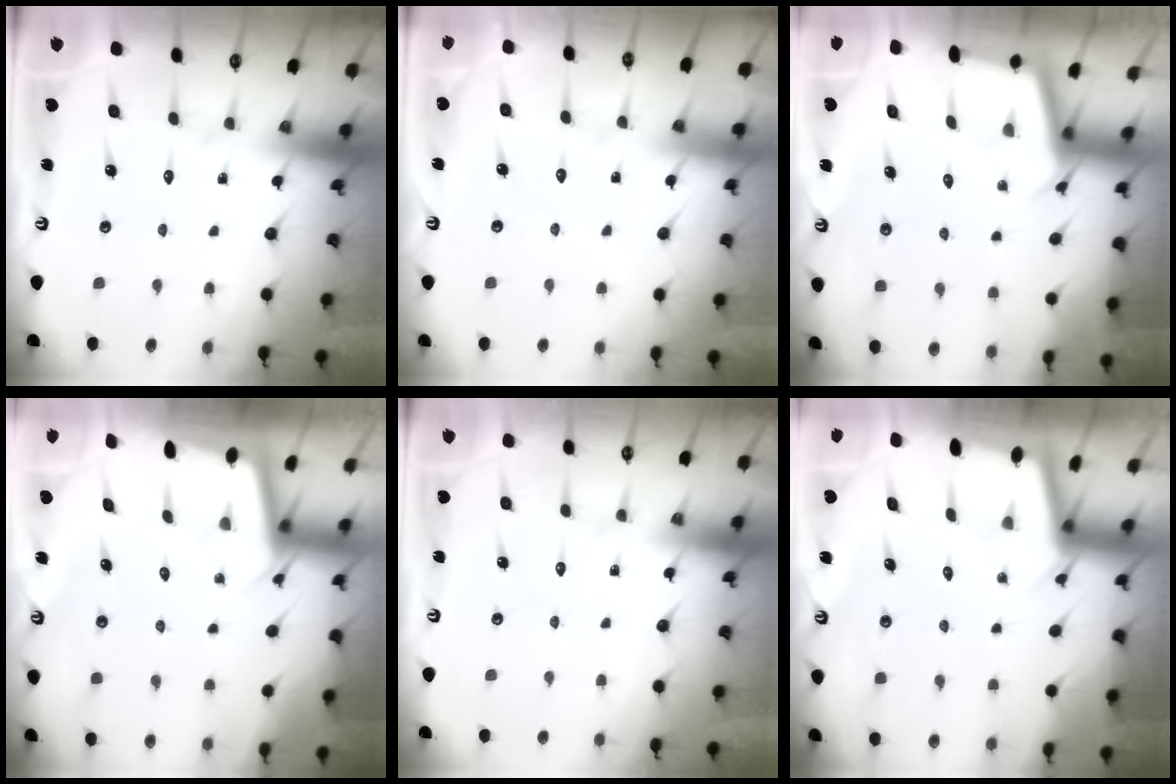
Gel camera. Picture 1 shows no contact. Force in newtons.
{"total": 2.3, "press": 2.3, "slide": 0.3}
{"total": 2.4, "press": 2.4, "slide": 0.2}
{"total": 1.9, "press": 1.9, "slide": 0.1}
{"total": 0.0}
{"total": 1.9, "press": 1.9, "slide": 0.1}